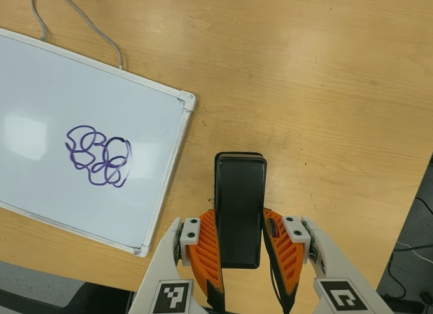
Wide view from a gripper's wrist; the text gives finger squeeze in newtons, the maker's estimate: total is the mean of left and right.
{"total": 5.1, "left": 3.2, "right": 7.0}